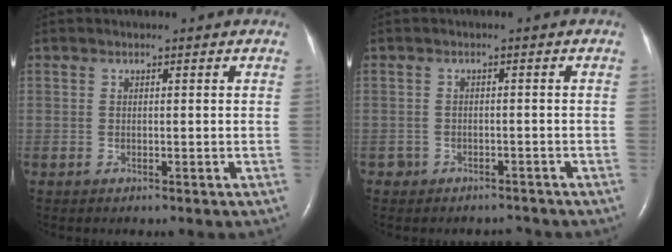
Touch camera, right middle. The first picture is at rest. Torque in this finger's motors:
{"motor_torque": [-0.33, 0.17, -0.12, -0.01]}